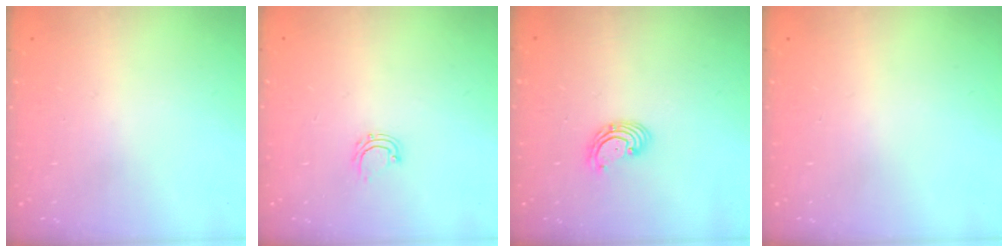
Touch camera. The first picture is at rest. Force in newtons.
{"total": 4.9, "press": 4.8, "slide": 0.4}
{"total": 2.7, "press": 2.7, "slide": 0.3}
{"total": 0.0}